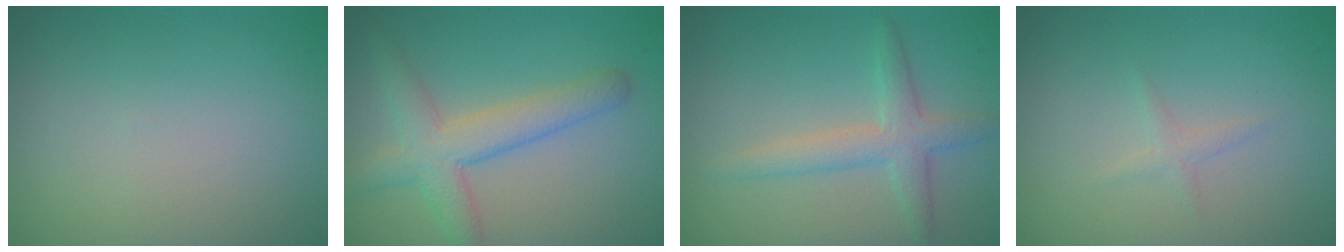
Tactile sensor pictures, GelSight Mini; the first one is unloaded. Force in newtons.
{"total": 4.7, "press": 4.7, "slide": 0.2}
{"total": 3.1, "press": 3.1, "slide": 0.1}
{"total": 0.9, "press": 0.9, "slide": 0.1}